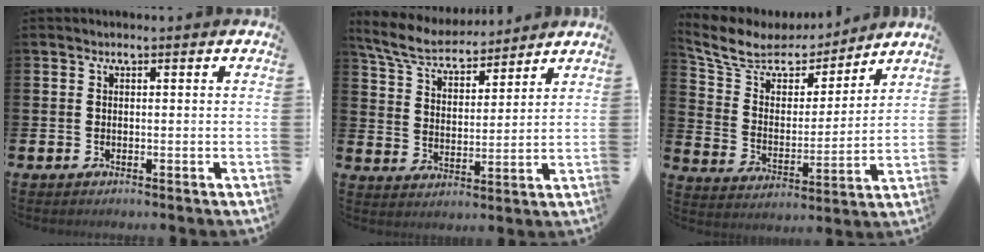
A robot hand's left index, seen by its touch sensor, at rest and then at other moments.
{"total": 7.3, "force": [6.8, 1.8, 2.0], "torque": [-0.073, -0.034, 0.123]}
{"total": 8.4, "force": [7.4, 3.7, 1.9], "torque": [-0.089, -0.045, 0.132]}